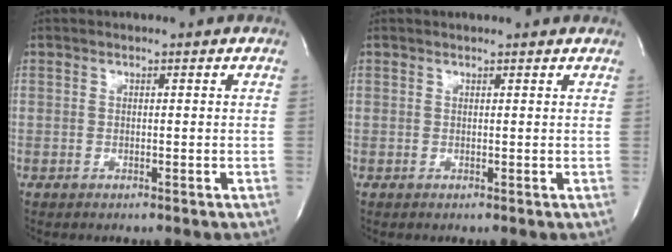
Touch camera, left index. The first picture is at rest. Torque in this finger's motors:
{"motor_torque": [0.14, -0.20, 0.01, 0.00]}